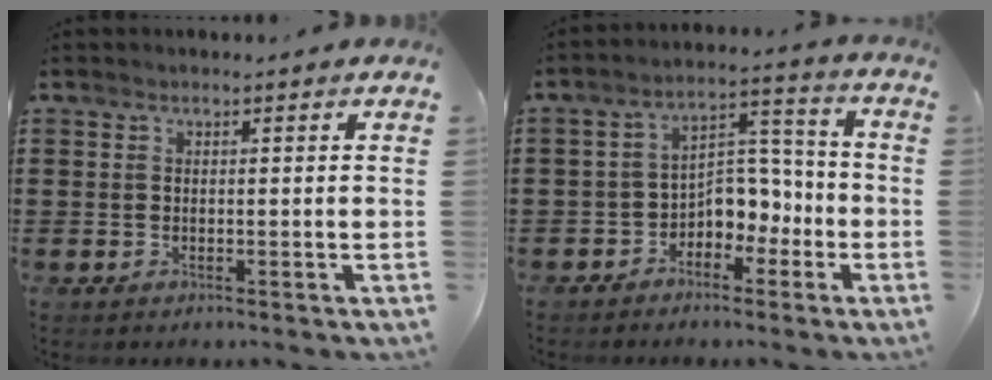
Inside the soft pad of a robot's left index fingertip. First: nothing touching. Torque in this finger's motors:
{"motor_torque": [0.24, 0.23, 0.17, 0.05]}